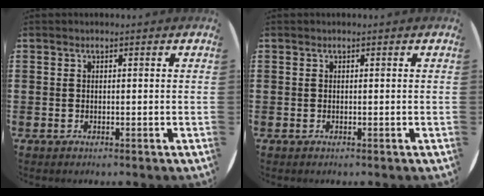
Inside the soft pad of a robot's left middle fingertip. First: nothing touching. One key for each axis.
{"total": 0.0}